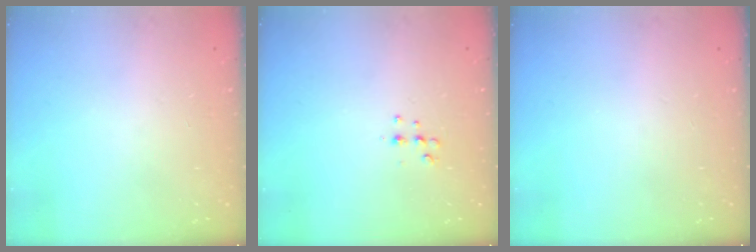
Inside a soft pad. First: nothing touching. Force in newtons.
{"total": 5.3, "press": 5.2, "slide": 0.8}
{"total": 0.0}